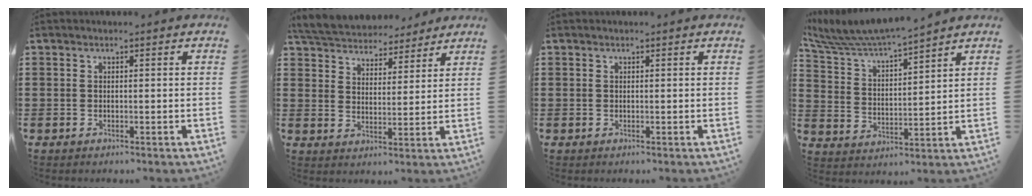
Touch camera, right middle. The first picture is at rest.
{"total": 5.7, "force": [5.6, 1.2, 0.1], "torque": [-0.033, -0.030, 0.100]}
{"total": 0.0}
{"total": 6.0, "force": [5.7, 0.2, 1.6], "torque": [-0.059, -0.038, 0.097]}